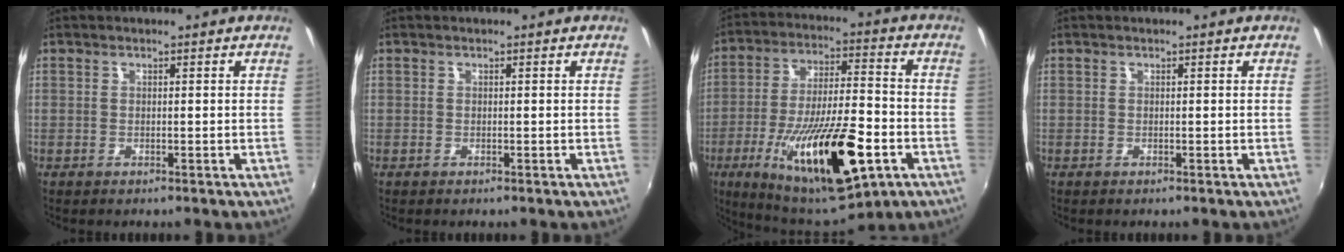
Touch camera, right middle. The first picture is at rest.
{"total": 0.0}
{"total": 24.2, "force": [-9.6, 7.5, 21.0], "torque": [-0.374, -0.039, -0.144]}
{"total": 0.0}